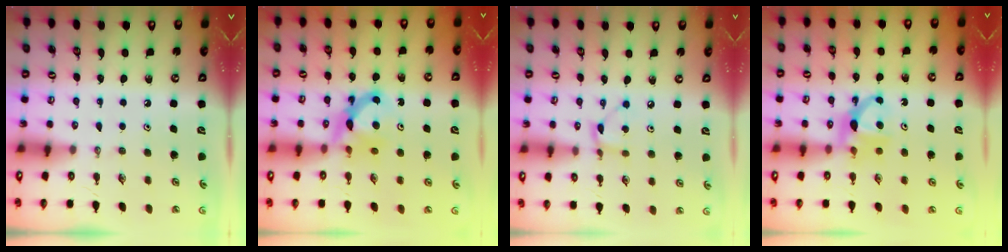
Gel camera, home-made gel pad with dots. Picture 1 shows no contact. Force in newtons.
{"total": 7.2, "press": 7.2, "slide": 0.5}
{"total": 4.6, "press": 4.6, "slide": 0.1}
{"total": 7.2, "press": 7.2, "slide": 0.2}